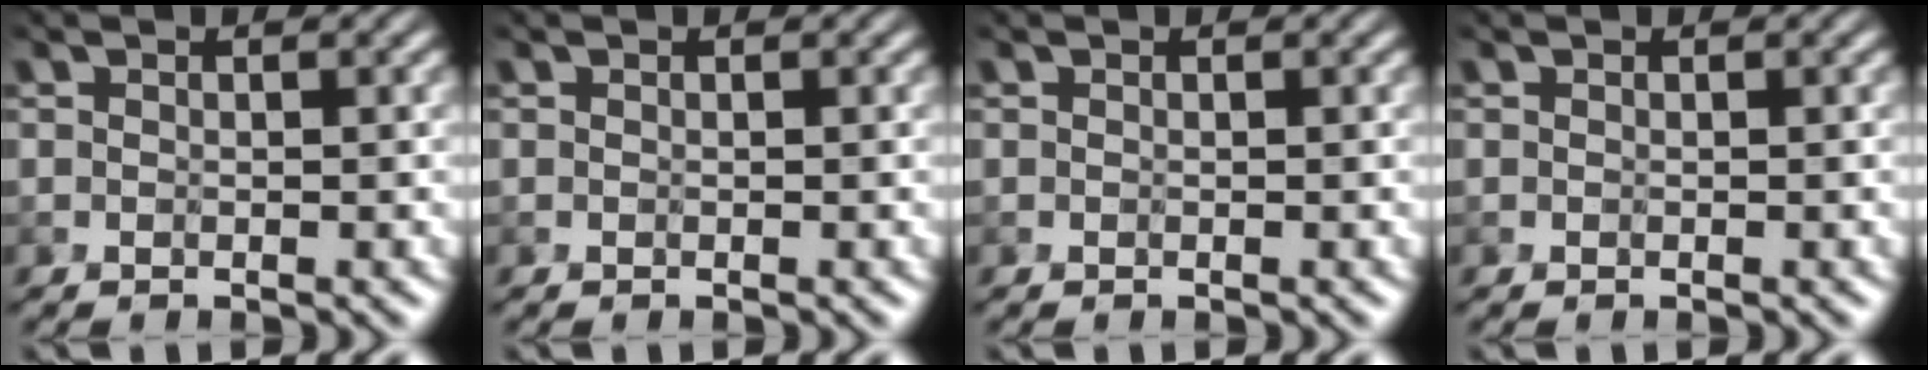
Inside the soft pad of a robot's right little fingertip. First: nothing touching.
{"total": 0.0}
{"total": 0.0}
{"total": 0.0}